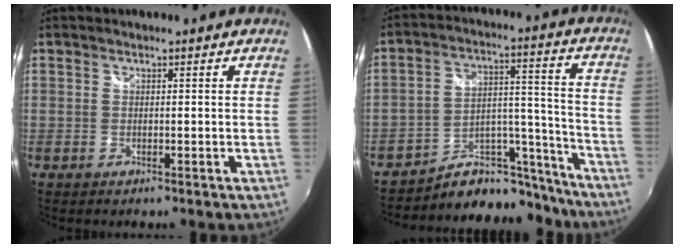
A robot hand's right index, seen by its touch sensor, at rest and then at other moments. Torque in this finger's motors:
{"motor_torque": [-0.54, -0.42, -0.37, -0.09]}